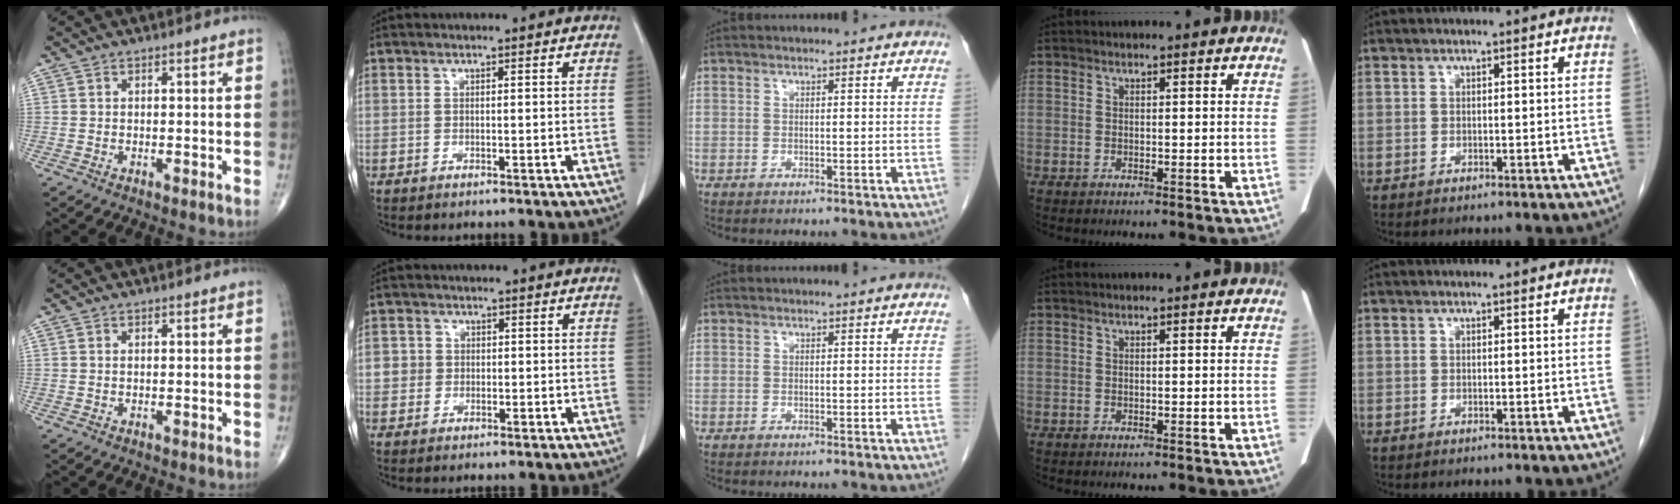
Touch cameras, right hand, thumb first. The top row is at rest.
{"index": {"total": 2.8, "force": [0.1, 2.8, 0.3], "torque": [0.008, 0.006, 0.001]}}